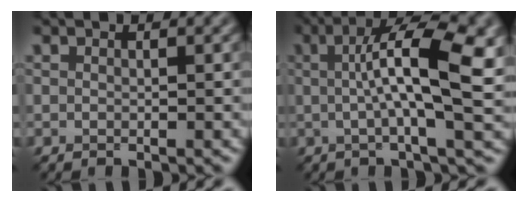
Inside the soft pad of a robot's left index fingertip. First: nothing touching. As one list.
[{"total": 9.7, "force": [1.5, 2.5, 9.3], "torque": [-0.136, 0.009, 0.021]}]